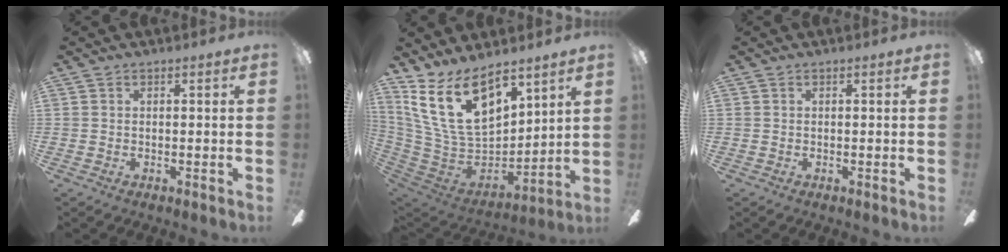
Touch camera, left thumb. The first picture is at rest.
{"total": 20.8, "force": [11.7, 11.1, 13.0], "torque": [-0.257, -0.064, 0.215]}
{"total": 0.0}